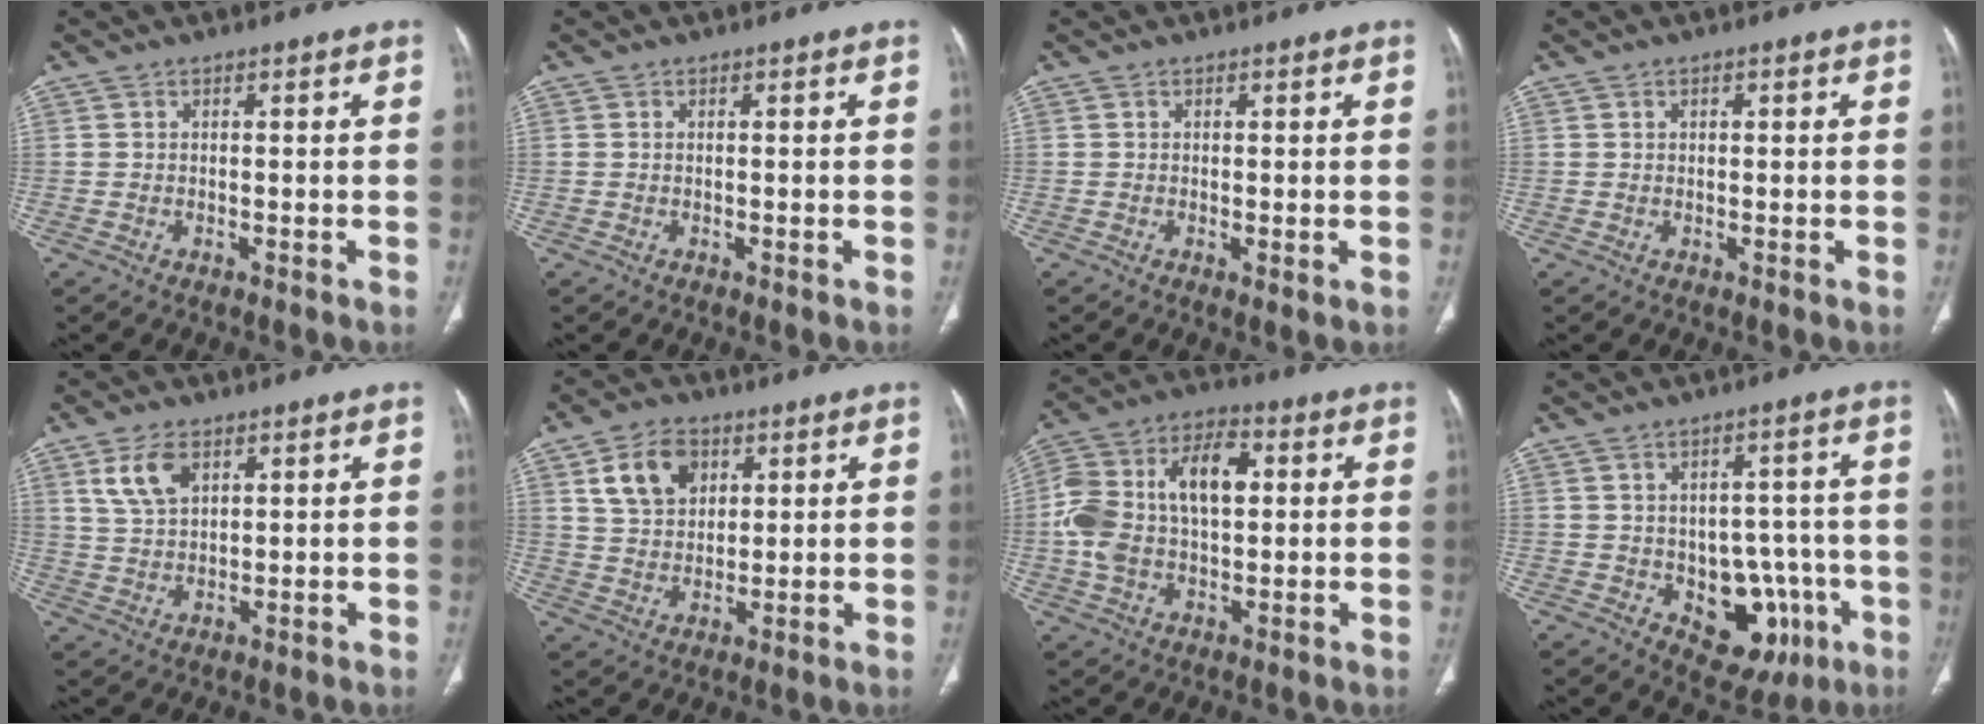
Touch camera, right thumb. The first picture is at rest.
{"total": 0.0}
{"total": 0.9, "force": [0.0, 0.3, 0.8], "torque": [-0.018, -0.006, -0.001]}
{"total": 0.7, "force": [0.3, 0.5, 0.4], "torque": [-0.003, 0.000, 0.004]}
{"total": 6.9, "force": [3.3, 4.0, 4.6], "torque": [-0.083, -0.010, 0.071]}
{"total": 9.7, "force": [4.1, 6.9, 5.5], "torque": [-0.074, -0.011, 0.079]}
{"total": 16.6, "force": [1.8, 9.8, 13.3], "torque": [-0.254, 0.033, 0.028]}
{"total": 12.5, "force": [-3.8, 8.6, 8.3], "torque": [-0.058, 0.022, -0.034]}